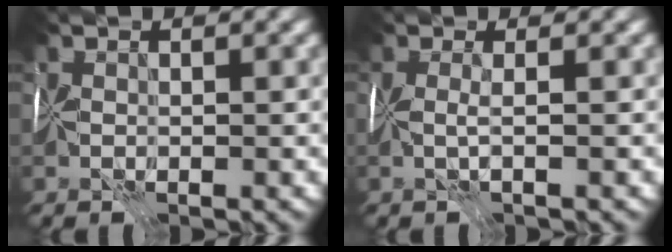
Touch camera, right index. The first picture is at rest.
{"total": 1.2, "force": [0.3, -0.1, 1.2], "torque": [-0.023, -0.001, 0.006]}